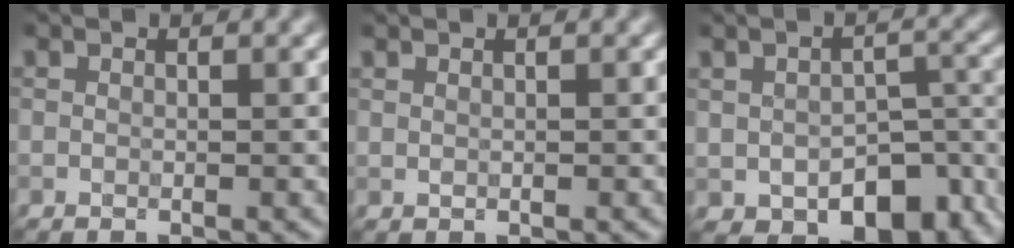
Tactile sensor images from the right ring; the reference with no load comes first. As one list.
[{"total": 0.6, "force": [0.6, 0.2, 0.0], "torque": [-0.004, -0.003, 0.009]}, {"total": 10.0, "force": [-5.0, 5.9, 6.4], "torque": [-0.097, -0.033, -0.050]}]